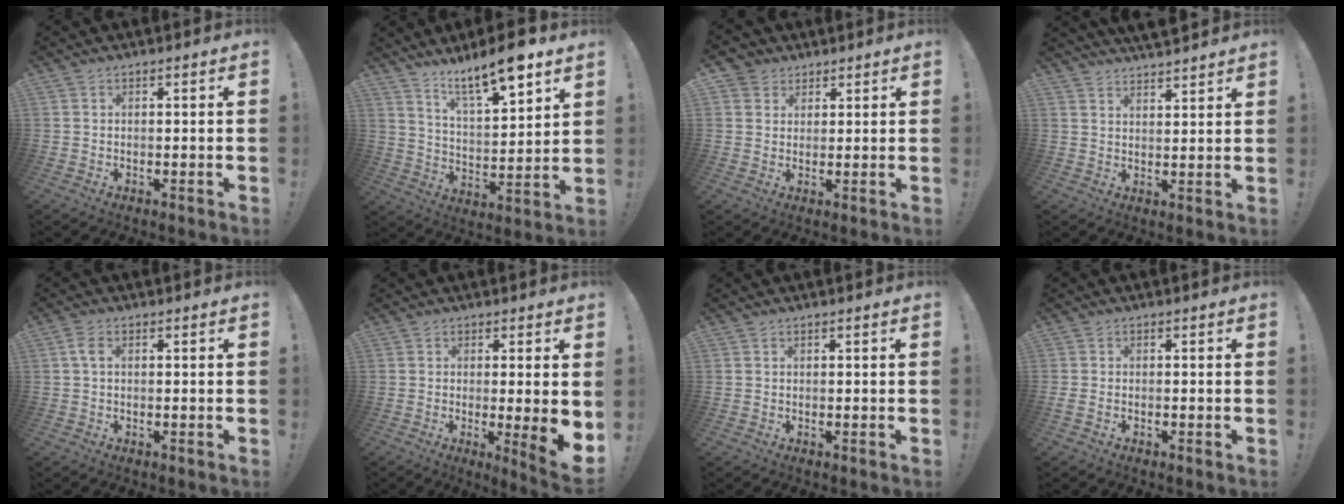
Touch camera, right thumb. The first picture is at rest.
{"total": 13.0, "force": [9.8, 2.2, 8.2], "torque": [-0.135, -0.067, 0.162]}
{"total": 4.3, "force": [2.5, 3.5, 0.5], "torque": [-0.010, -0.010, 0.050]}
{"total": 4.5, "force": [4.3, 1.1, 1.1], "torque": [-0.010, -0.032, 0.077]}
{"total": 2.9, "force": [0.5, 1.6, 2.4], "torque": [-0.045, 0.008, 0.009]}
{"total": 7.5, "force": [-0.8, 0.0, 7.5], "torque": [-0.097, -0.014, -0.011]}
{"total": 0.0}
{"total": 1.3, "force": [-0.6, 0.7, 0.9], "torque": [-0.014, 0.001, -0.010]}